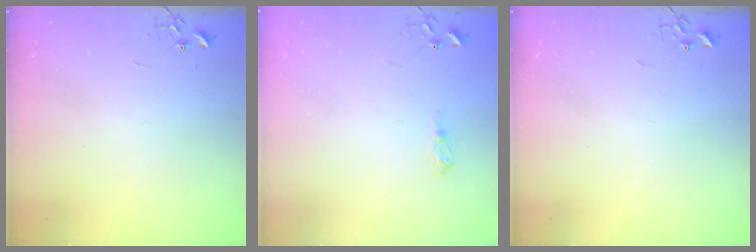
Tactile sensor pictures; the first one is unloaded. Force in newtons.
{"total": 6.5, "press": 6.5, "slide": 0.9}
{"total": 0.0}